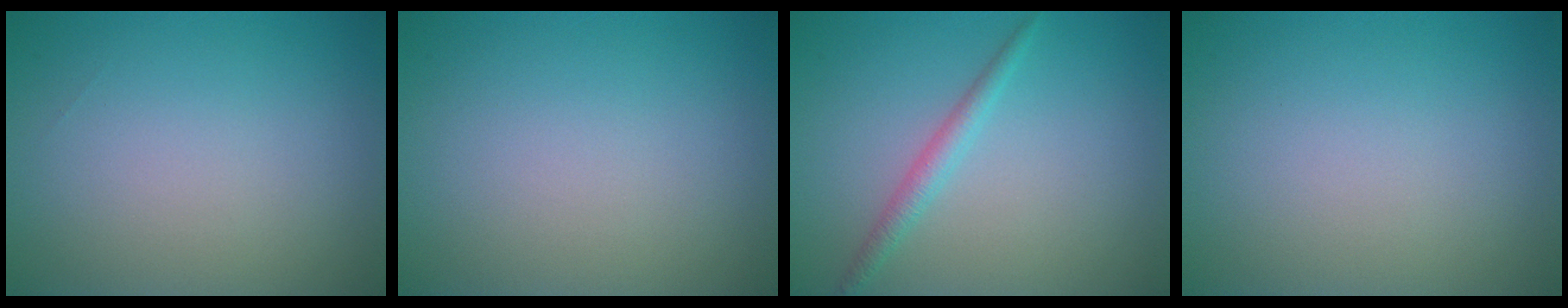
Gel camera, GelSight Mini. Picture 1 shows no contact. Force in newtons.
{"total": 0.0}
{"total": 1.7, "press": 1.7, "slide": 0.0}
{"total": 0.0}